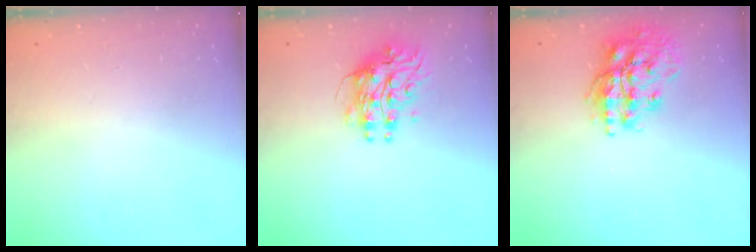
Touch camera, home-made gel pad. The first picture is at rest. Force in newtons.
{"total": 9.4, "press": 9.3, "slide": 0.9}
{"total": 17.4, "press": 17.3, "slide": 2.4}